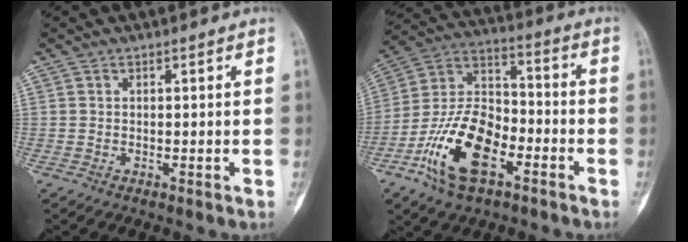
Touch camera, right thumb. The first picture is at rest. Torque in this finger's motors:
{"motor_torque": [0.64, 0.74, 1.69, -1.08, 0.09]}